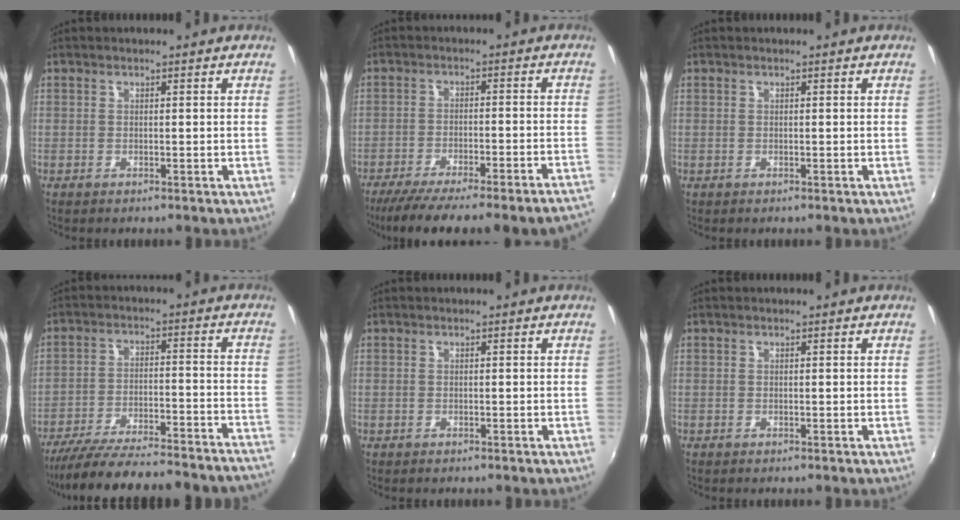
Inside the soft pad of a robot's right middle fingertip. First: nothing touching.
{"total": 16.2, "force": [-13.9, -0.2, 8.3], "torque": [-0.142, -0.040, -0.198]}
{"total": 0.0}
{"total": 25.5, "force": [-23.0, 1.5, 10.8], "torque": [-0.194, -0.059, -0.329]}
{"total": 0.0}
{"total": 0.0}